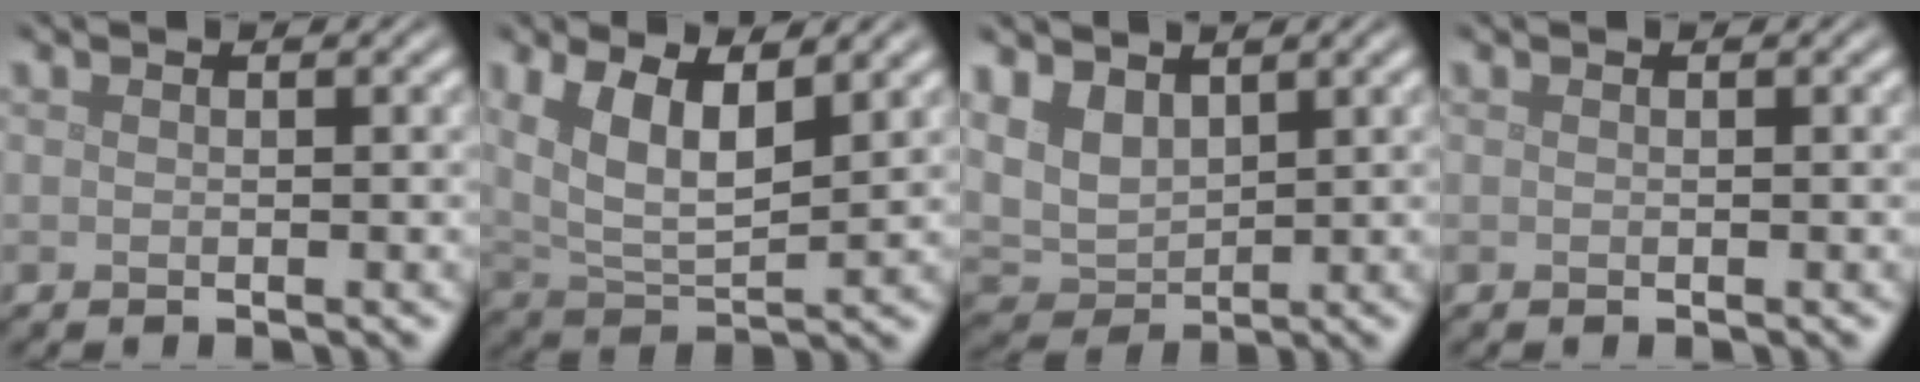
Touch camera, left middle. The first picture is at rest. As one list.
[{"total": 6.9, "force": [2.8, 3.1, 5.5], "torque": [-0.111, 0.001, 0.047]}, {"total": 4.2, "force": [2.4, 2.7, 2.2], "torque": [-0.058, -0.005, 0.043]}, {"total": 0.0}]